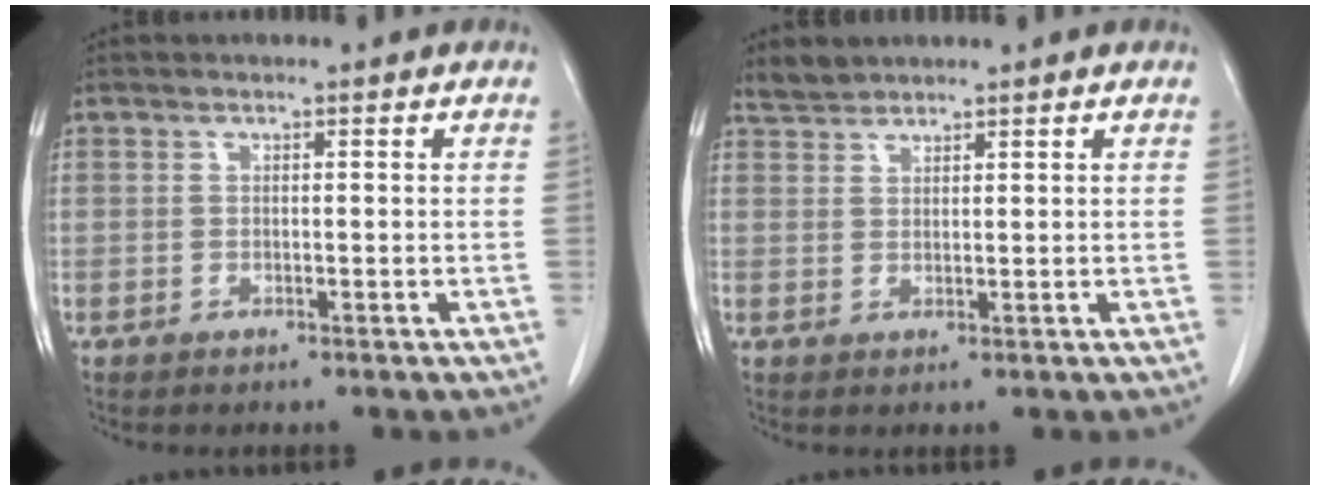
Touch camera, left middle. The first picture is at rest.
{"total": 2.0, "force": [2.0, 0.2, -0.1], "torque": [-0.005, 0.006, 0.042]}